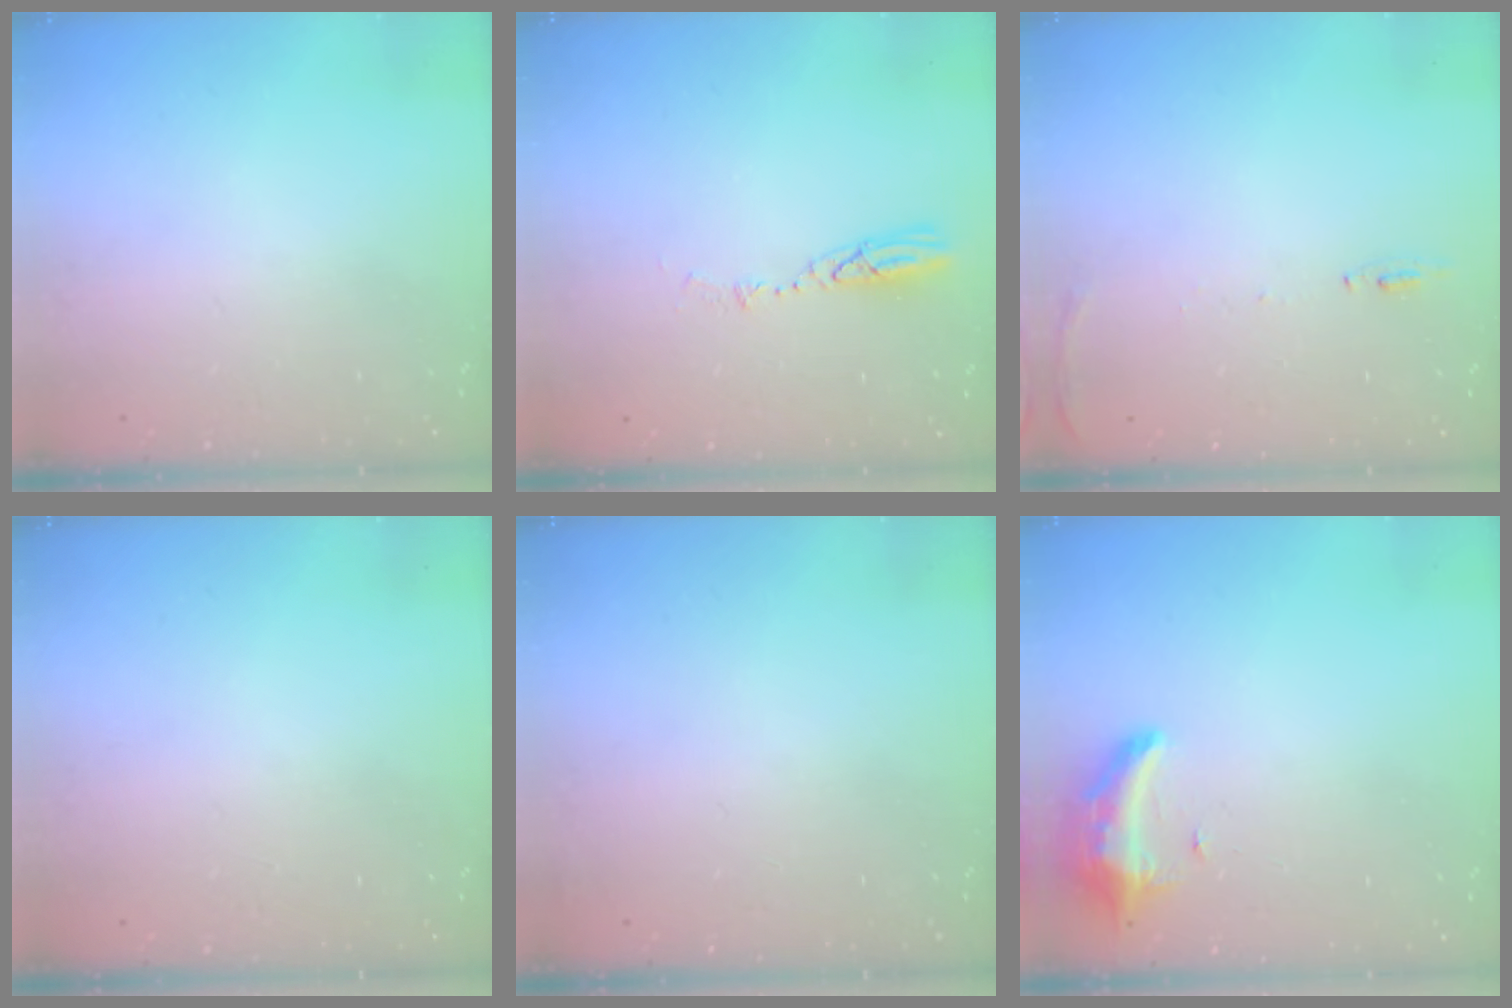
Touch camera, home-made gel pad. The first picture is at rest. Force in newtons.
{"total": 4.3, "press": 4.3, "slide": 0.4}
{"total": 6.1, "press": 6.0, "slide": 0.9}
{"total": 0.0}
{"total": 2.8, "press": 2.2, "slide": 1.7}
{"total": 8.3, "press": 8.2, "slide": 1.5}